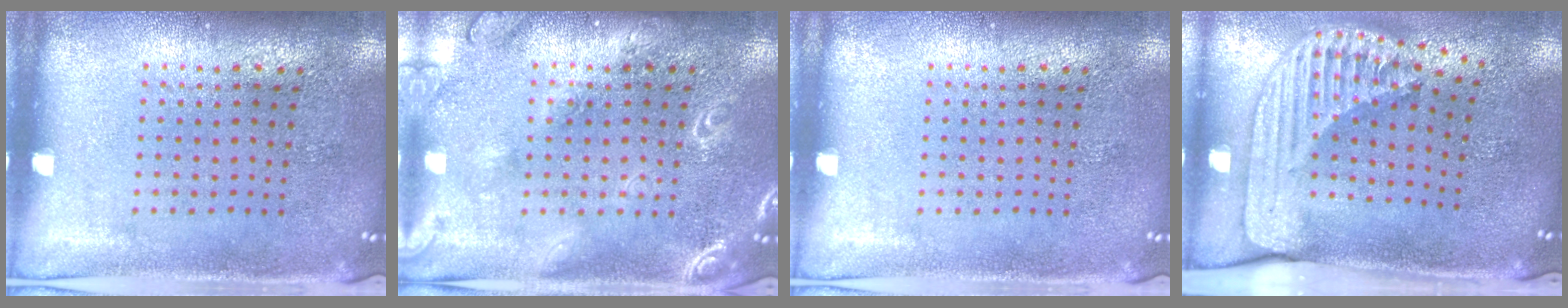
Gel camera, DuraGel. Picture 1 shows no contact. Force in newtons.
{"total": 1.7, "press": 1.7, "slide": 0.2}
{"total": 0.0}
{"total": 2.6, "press": 1.8, "slide": 1.8}